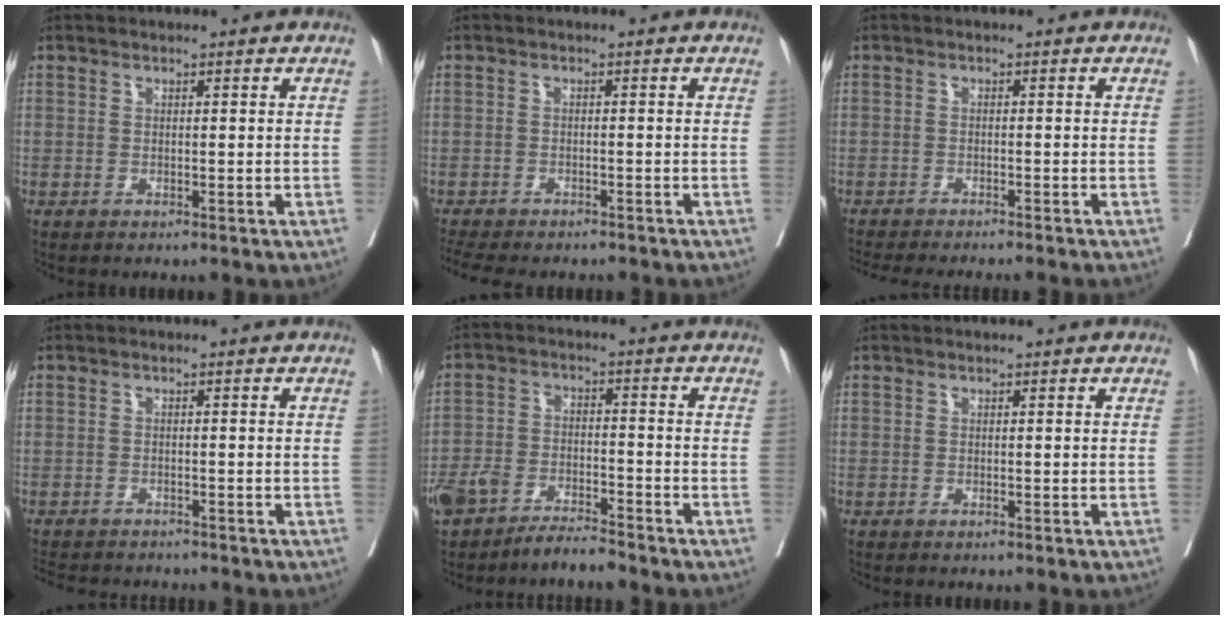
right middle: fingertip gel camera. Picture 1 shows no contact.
{"total": 10.2, "force": [-9.0, 2.7, 4.0], "torque": [-0.072, -0.011, -0.124]}
{"total": 11.3, "force": [-10.3, 0.4, 4.8], "torque": [-0.054, -0.026, -0.137]}
{"total": 8.0, "force": [-7.4, 1.8, 2.5], "torque": [-0.045, -0.012, -0.104]}
{"total": 6.6, "force": [-5.7, 1.6, 2.9], "torque": [-0.059, 0.001, -0.106]}
{"total": 0.0}